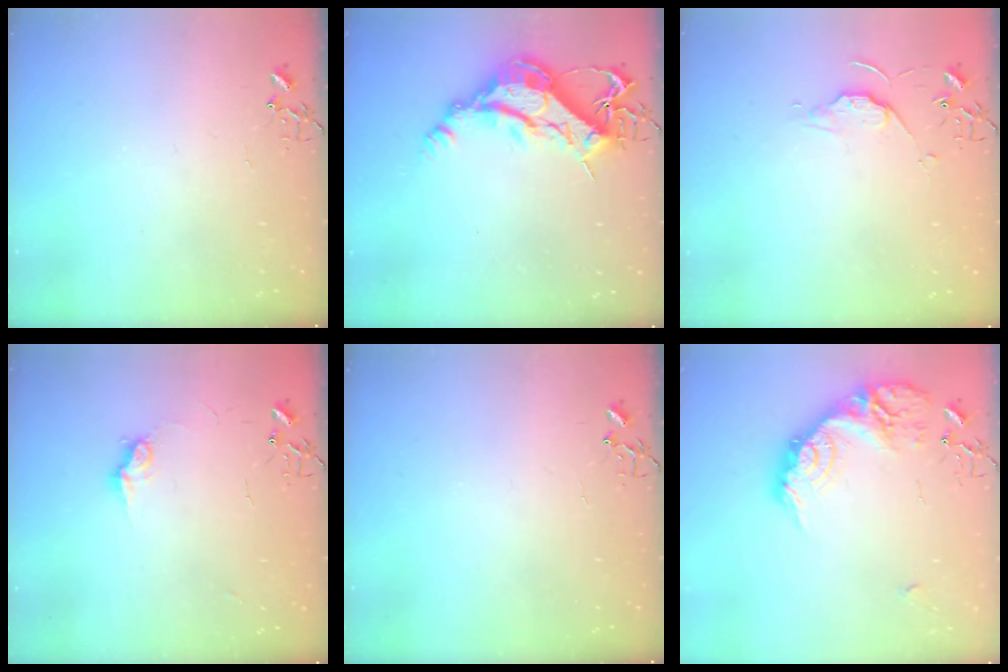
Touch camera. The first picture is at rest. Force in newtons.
{"total": 14.3, "press": 14.2, "slide": 1.5}
{"total": 6.1, "press": 6.0, "slide": 0.6}
{"total": 8.0, "press": 8.0, "slide": 0.4}
{"total": 0.0}
{"total": 19.0, "press": 19.0, "slide": 0.4}